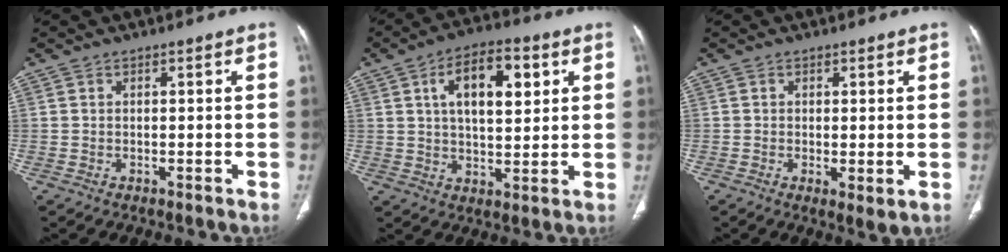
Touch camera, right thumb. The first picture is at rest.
{"total": 12.8, "force": [4.3, 6.3, 10.3], "torque": [-0.142, -0.004, 0.068]}
{"total": 2.7, "force": [-0.2, 0.9, 2.5], "torque": [-0.044, -0.012, -0.003]}